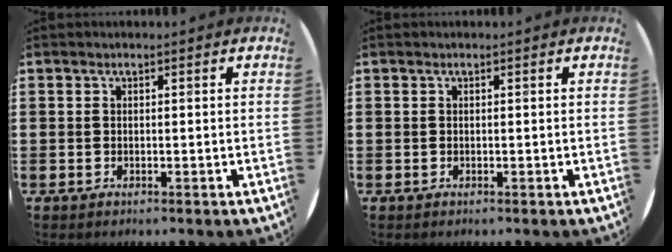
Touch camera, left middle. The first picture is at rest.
{"total": 0.0}